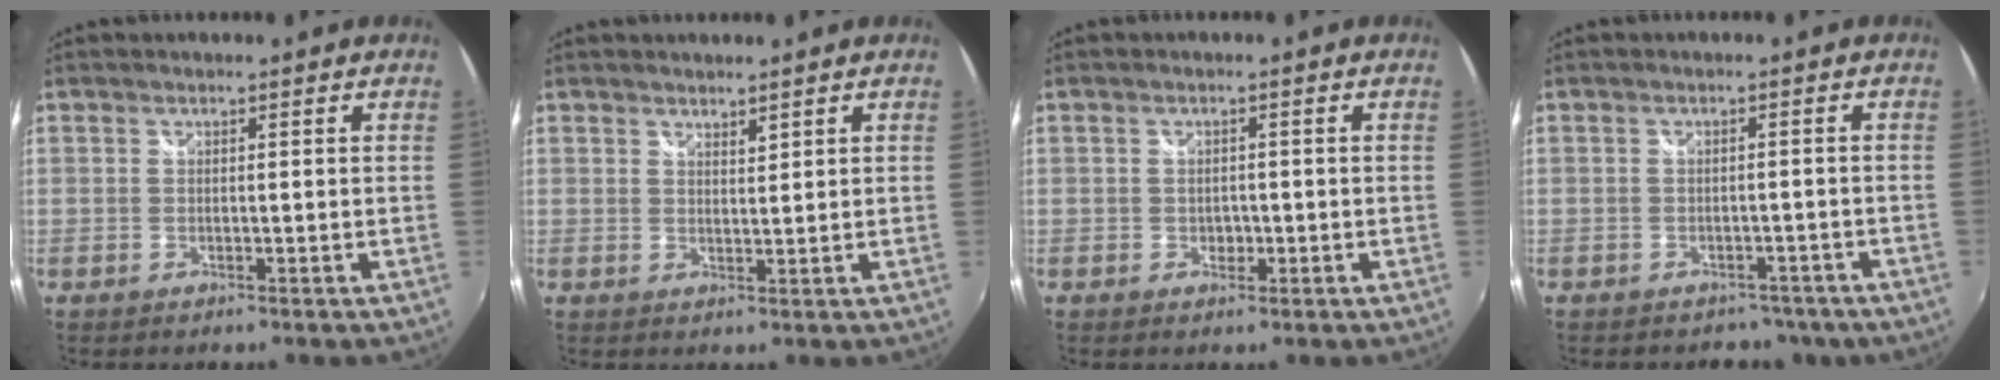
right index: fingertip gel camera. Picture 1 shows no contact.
{"total": 1.7, "force": [1.6, 0.4, 0.4], "torque": [-0.003, -0.001, 0.027]}
{"total": 1.8, "force": [-0.4, 1.6, 0.7], "torque": [-0.009, 0.000, -0.005]}
{"total": 8.0, "force": [-6.3, 4.3, 2.2], "torque": [-0.046, 0.000, -0.069]}